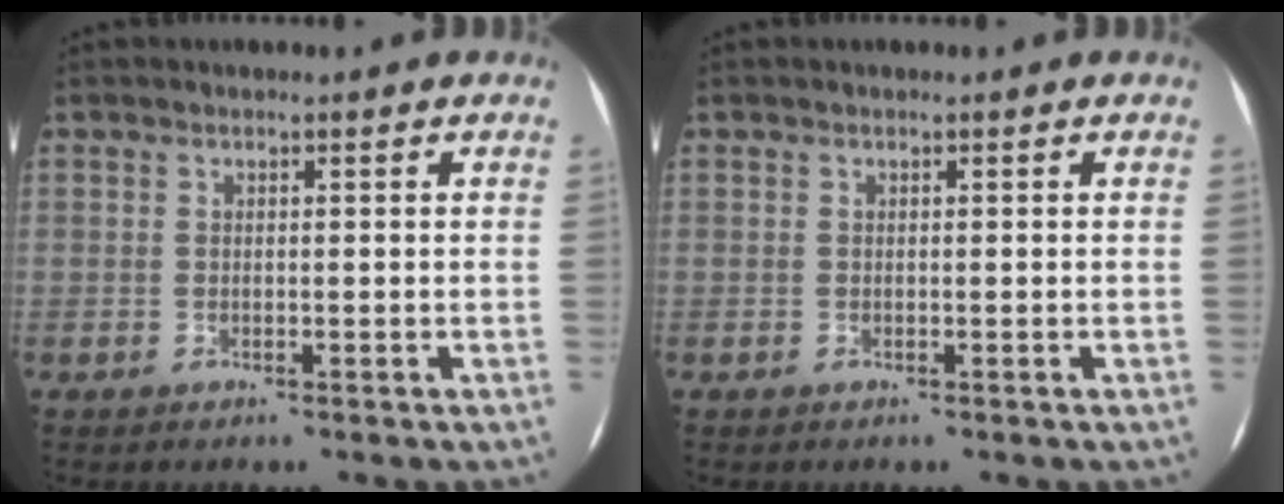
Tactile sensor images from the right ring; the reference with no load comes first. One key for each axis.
{"total": 0.0}